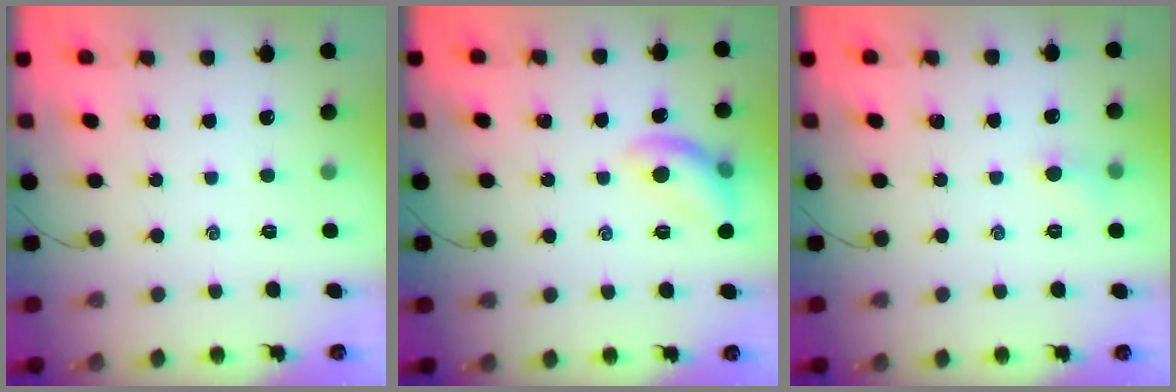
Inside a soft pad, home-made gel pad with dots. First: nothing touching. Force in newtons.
{"total": 10.3, "press": 10.3, "slide": 0.2}
{"total": 3.1, "press": 2.9, "slide": 1.1}